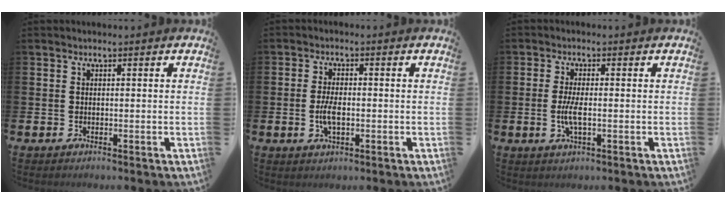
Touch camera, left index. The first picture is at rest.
{"total": 3.6, "force": [-0.5, 1.5, 3.2], "torque": [-0.055, 0.001, -0.011]}
{"total": 3.3, "force": [-0.5, 0.9, 3.2], "torque": [-0.065, -0.008, -0.015]}